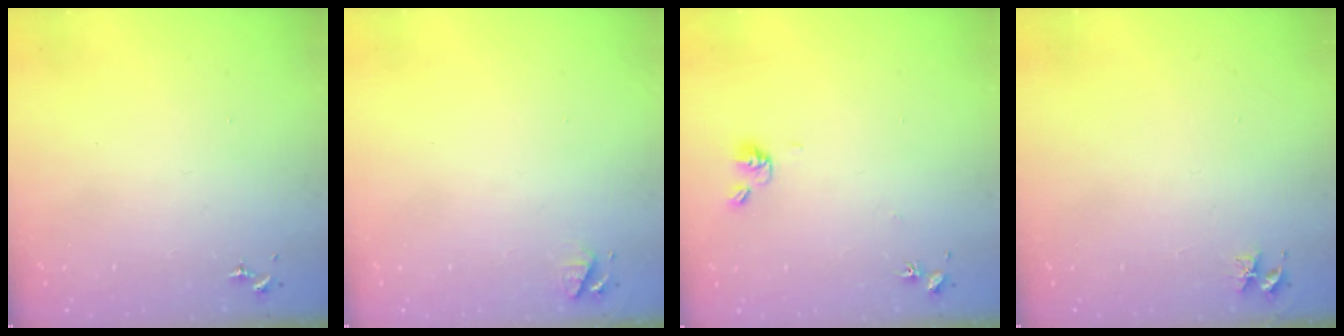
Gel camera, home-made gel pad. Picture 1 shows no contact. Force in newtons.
{"total": 4.9, "press": 4.8, "slide": 0.7}
{"total": 7.0, "press": 6.7, "slide": 2.1}
{"total": 3.8, "press": 3.8, "slide": 0.5}